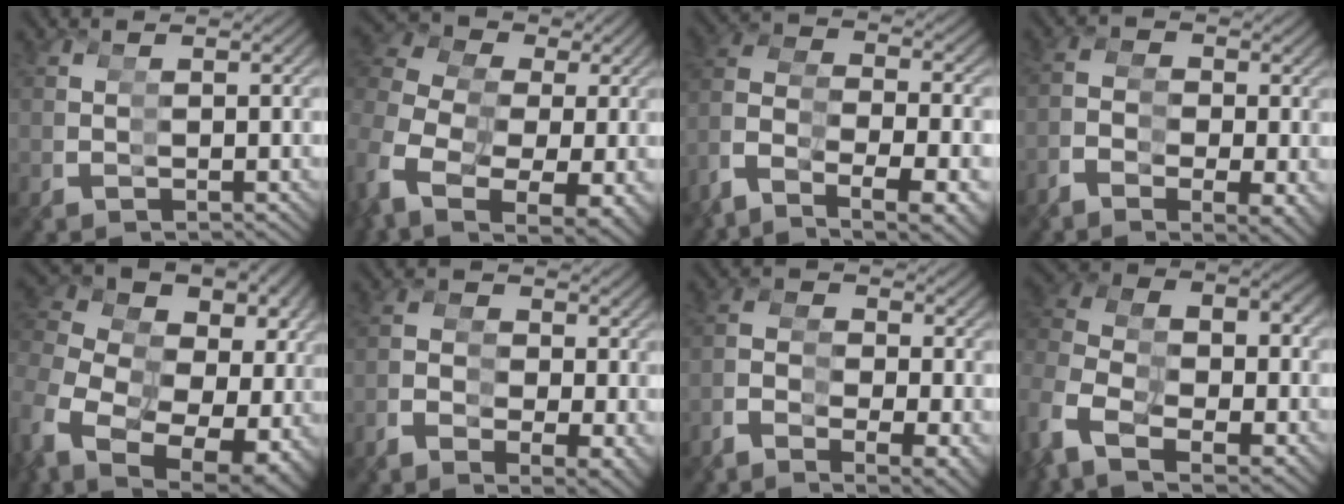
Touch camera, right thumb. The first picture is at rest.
{"total": 11.1, "force": [3.1, 8.1, 7.0], "torque": [-0.126, 0.014, 0.049]}
{"total": 8.9, "force": [-0.1, 7.8, 4.3], "torque": [-0.131, -0.006, 0.005]}
{"total": 3.1, "force": [-0.4, 2.0, 2.3], "torque": [-0.036, 0.008, -0.003]}
{"total": 12.9, "force": [2.9, 9.2, 8.6], "torque": [-0.145, 0.009, 0.048]}
{"total": 2.1, "force": [-0.2, 1.3, 1.6], "torque": [-0.020, 0.010, -0.001]}
{"total": 3.7, "force": [-0.6, 2.6, 2.6], "torque": [-0.053, 0.005, -0.003]}
{"total": 8.3, "force": [2.0, 6.4, 4.8], "torque": [-0.110, 0.018, 0.029]}